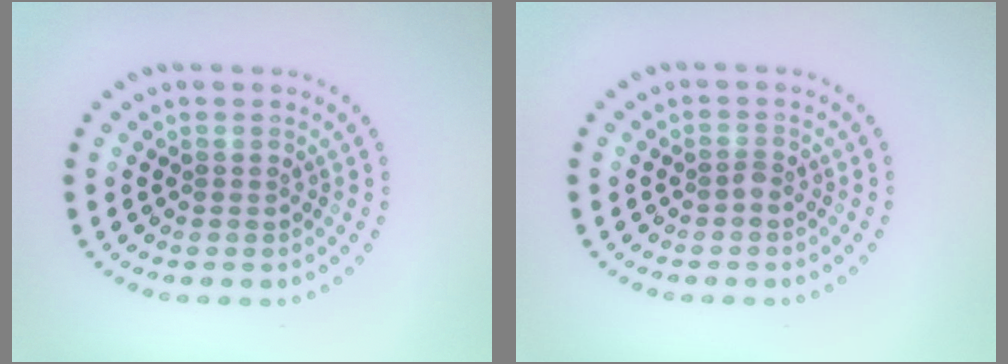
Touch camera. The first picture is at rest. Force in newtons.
{"total": 0.8, "press": 0.6, "slide": 0.5}